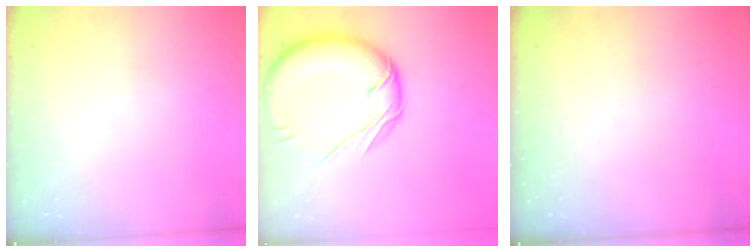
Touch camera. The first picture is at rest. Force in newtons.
{"total": 19.3, "press": 19.1, "slide": 3.0}
{"total": 0.0}